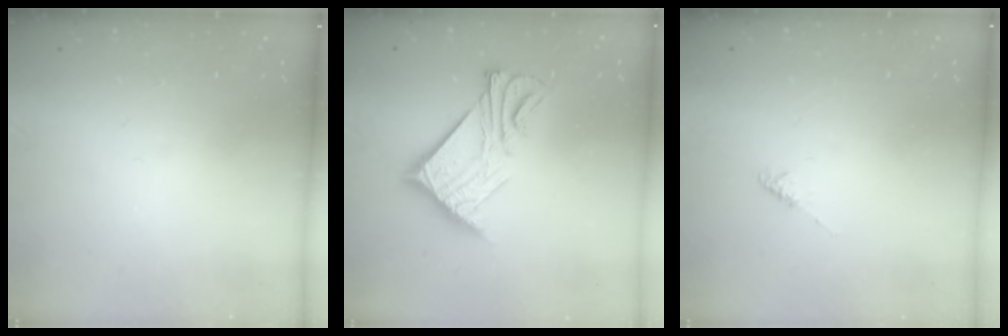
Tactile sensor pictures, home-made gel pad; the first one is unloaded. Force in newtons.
{"total": 15.4, "press": 15.4, "slide": 0.4}
{"total": 2.0, "press": 1.9, "slide": 0.4}